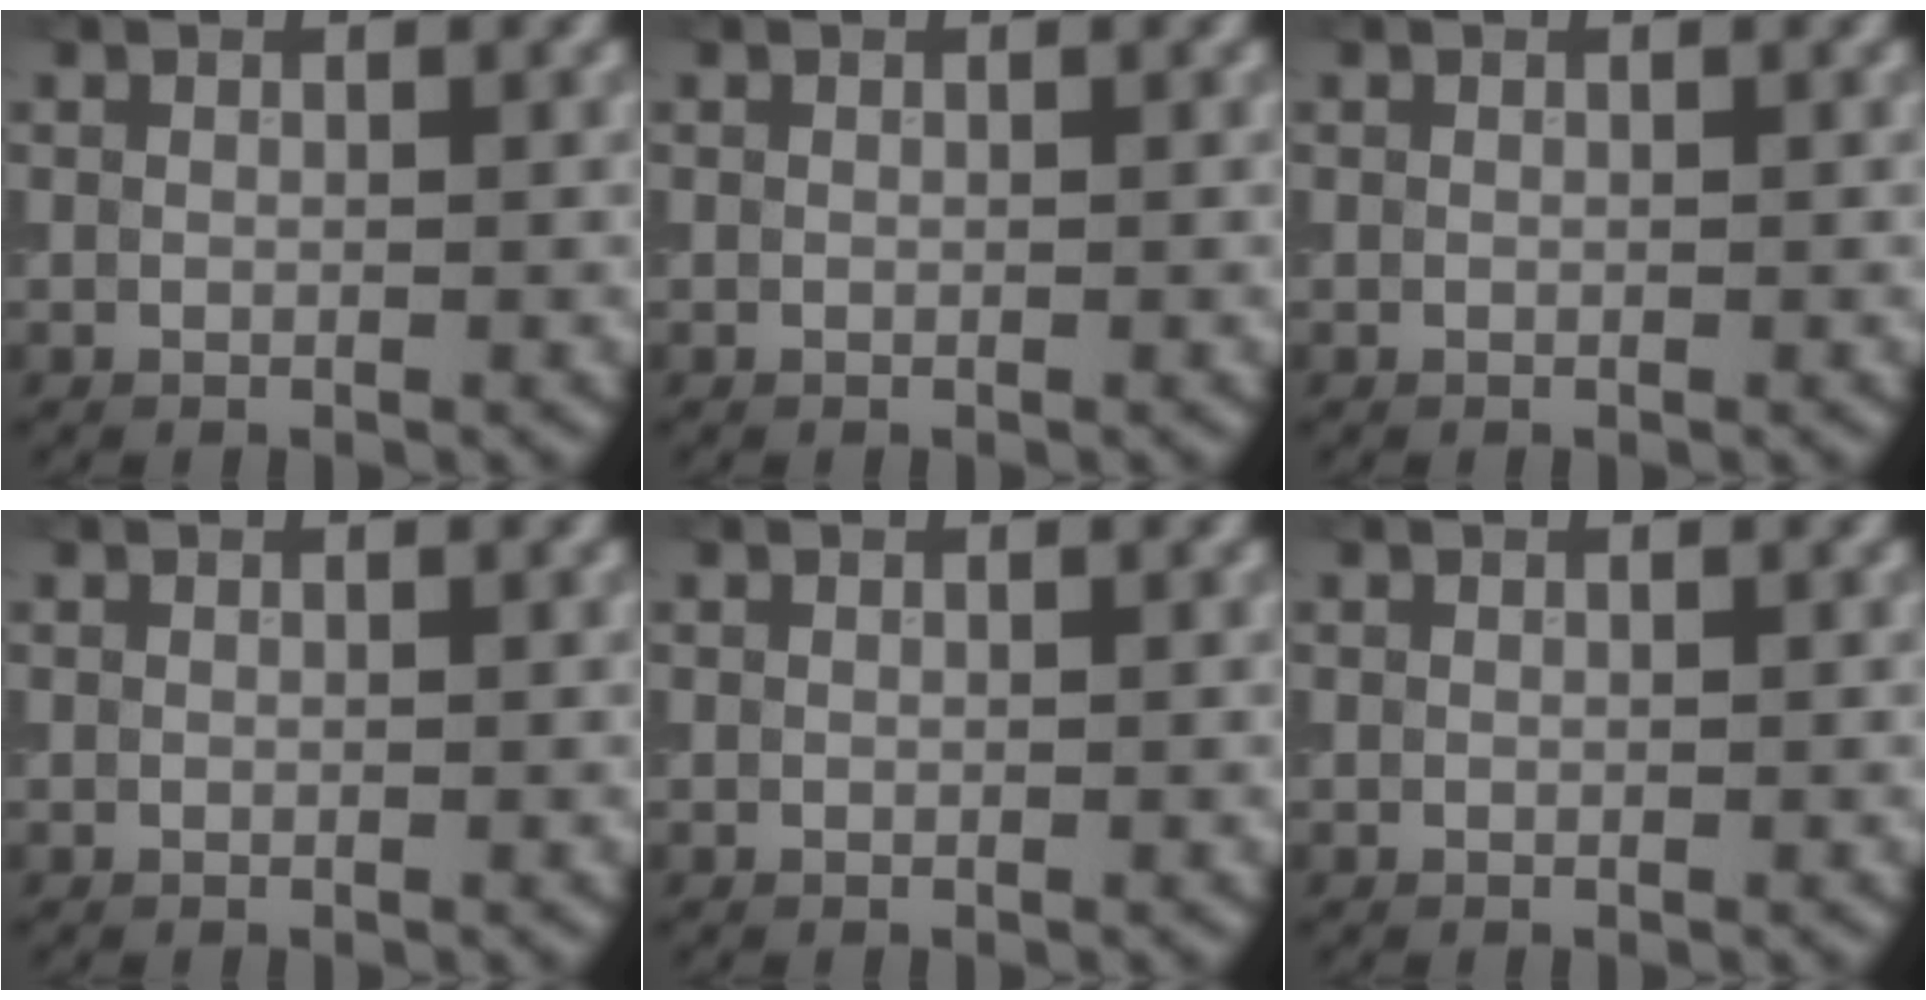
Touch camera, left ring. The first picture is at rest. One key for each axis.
{"total": 0.0}
{"total": 0.0}
{"total": 0.0}
{"total": 0.0}
{"total": 0.0}